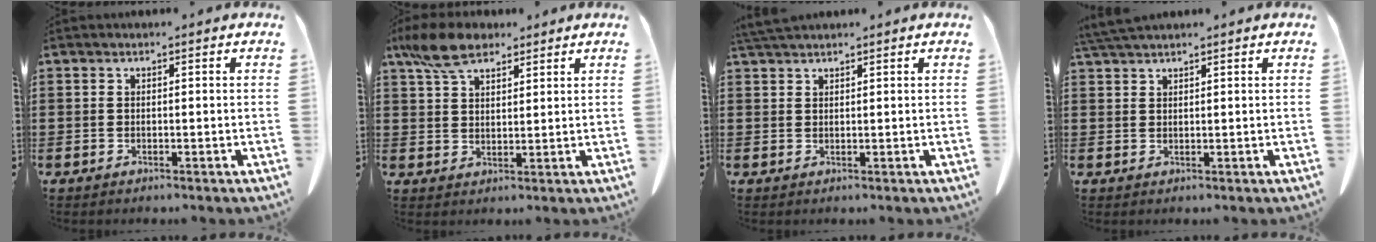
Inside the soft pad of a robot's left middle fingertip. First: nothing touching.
{"total": 7.4, "force": [5.2, 3.3, 4.0], "torque": [-0.095, 0.000, 0.100]}
{"total": 2.1, "force": [1.9, 0.2, 0.9], "torque": [-0.023, 0.000, 0.038]}
{"total": 2.6, "force": [2.3, 0.1, 1.1], "torque": [-0.028, -0.001, 0.046]}